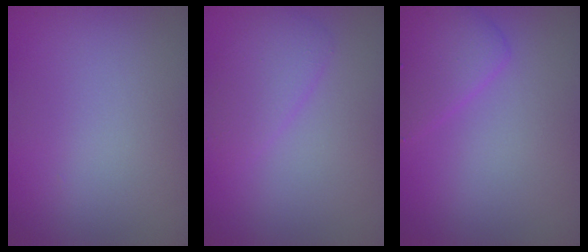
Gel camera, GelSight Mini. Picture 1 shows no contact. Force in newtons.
{"total": 2.2, "press": 2.2, "slide": 0.1}
{"total": 2.8, "press": 2.8, "slide": 0.1}